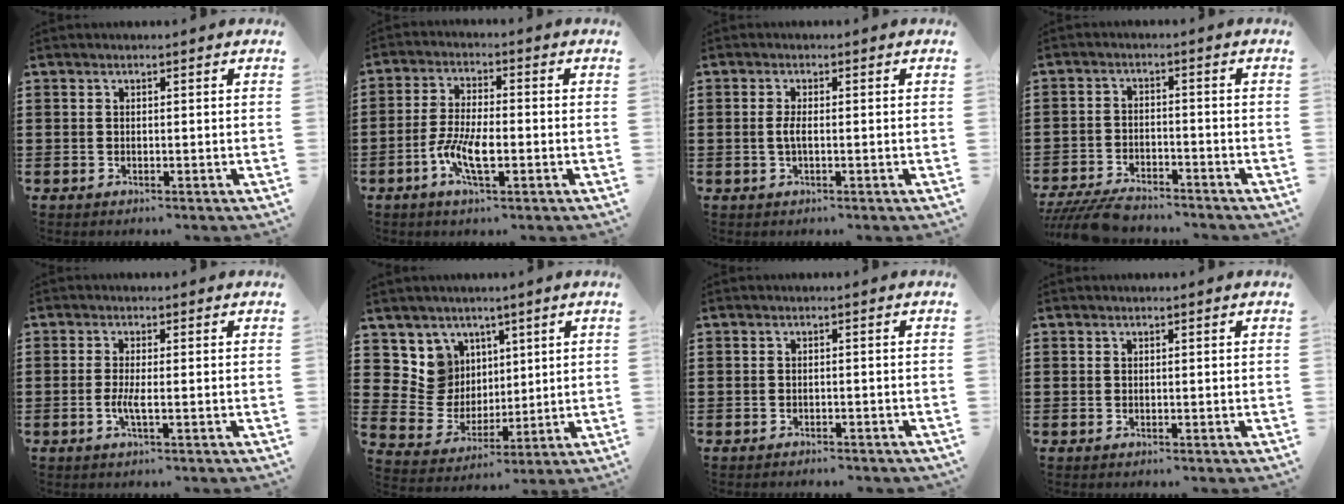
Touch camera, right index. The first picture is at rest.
{"total": 6.9, "force": [-2.5, 2.1, 6.1], "torque": [-0.140, -0.013, -0.052]}
{"total": 2.0, "force": [-0.3, 0.4, 1.9], "torque": [-0.051, -0.006, -0.011]}
{"total": 5.2, "force": [-4.9, 0.9, 1.4], "torque": [-0.040, -0.002, -0.100]}
{"total": 2.6, "force": [-0.7, 0.2, 2.5], "torque": [-0.052, -0.007, -0.015]}
{"total": 7.9, "force": [3.7, 7.0, 0.7], "torque": [-0.052, -0.025, 0.074]}
{"total": 1.1, "force": [-1.1, 0.1, 0.1], "torque": [-0.006, 0.002, -0.023]}
{"total": 0.0}